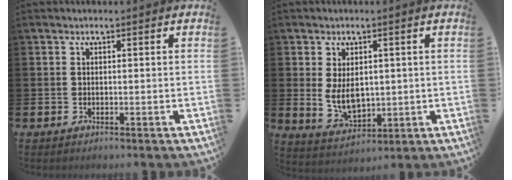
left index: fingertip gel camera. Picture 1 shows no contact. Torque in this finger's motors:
{"motor_torque": [0.46, 0.09, 0.22, 0.21]}